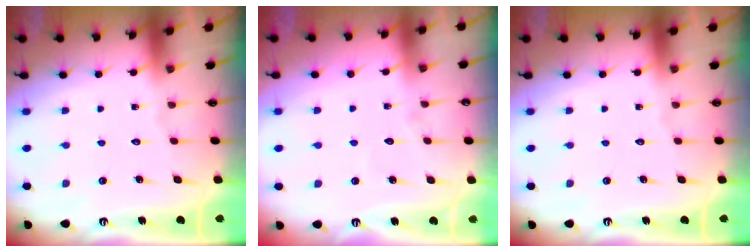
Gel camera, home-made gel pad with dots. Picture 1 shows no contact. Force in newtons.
{"total": 4.9, "press": 4.9, "slide": 0.4}
{"total": 0.0}